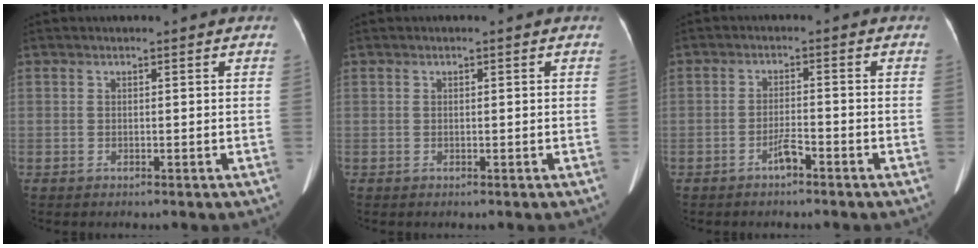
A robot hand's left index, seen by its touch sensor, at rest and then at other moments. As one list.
[{"total": 0.0}, {"total": 2.7, "force": [-2.4, 0.1, 1.2], "torque": [-0.024, -0.016, -0.039]}]